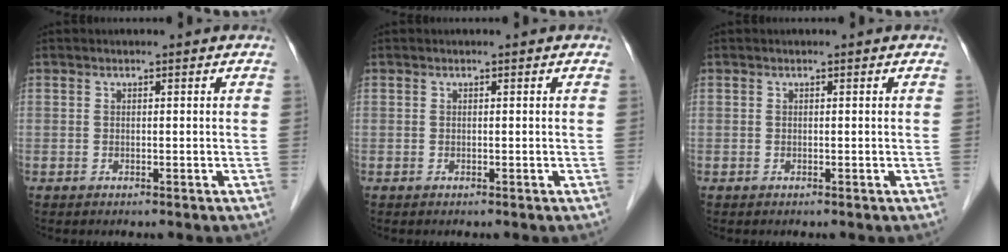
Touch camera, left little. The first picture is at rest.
{"total": 0.0}
{"total": 0.0}